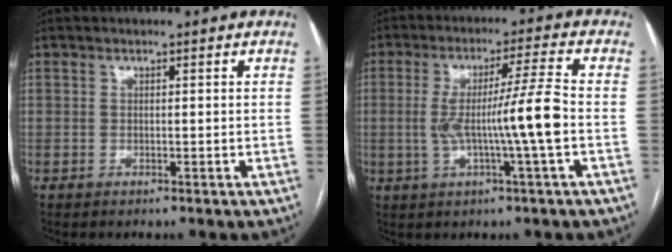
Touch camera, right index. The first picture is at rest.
{"total": 9.9, "force": [-1.3, -1.1, 9.7], "torque": [-0.181, 0.005, -0.021]}